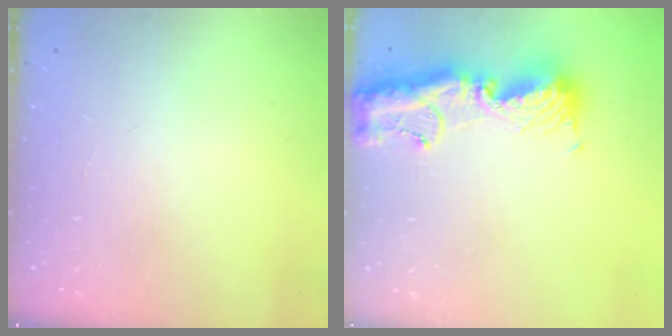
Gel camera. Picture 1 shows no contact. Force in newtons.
{"total": 15.0, "press": 14.9, "slide": 1.8}